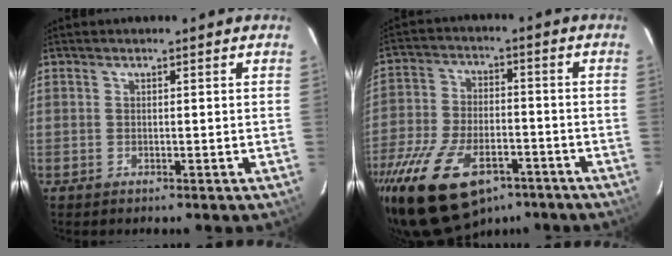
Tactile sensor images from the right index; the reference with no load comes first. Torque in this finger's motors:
{"motor_torque": [1.92, -0.22, 1.06, 0.21]}